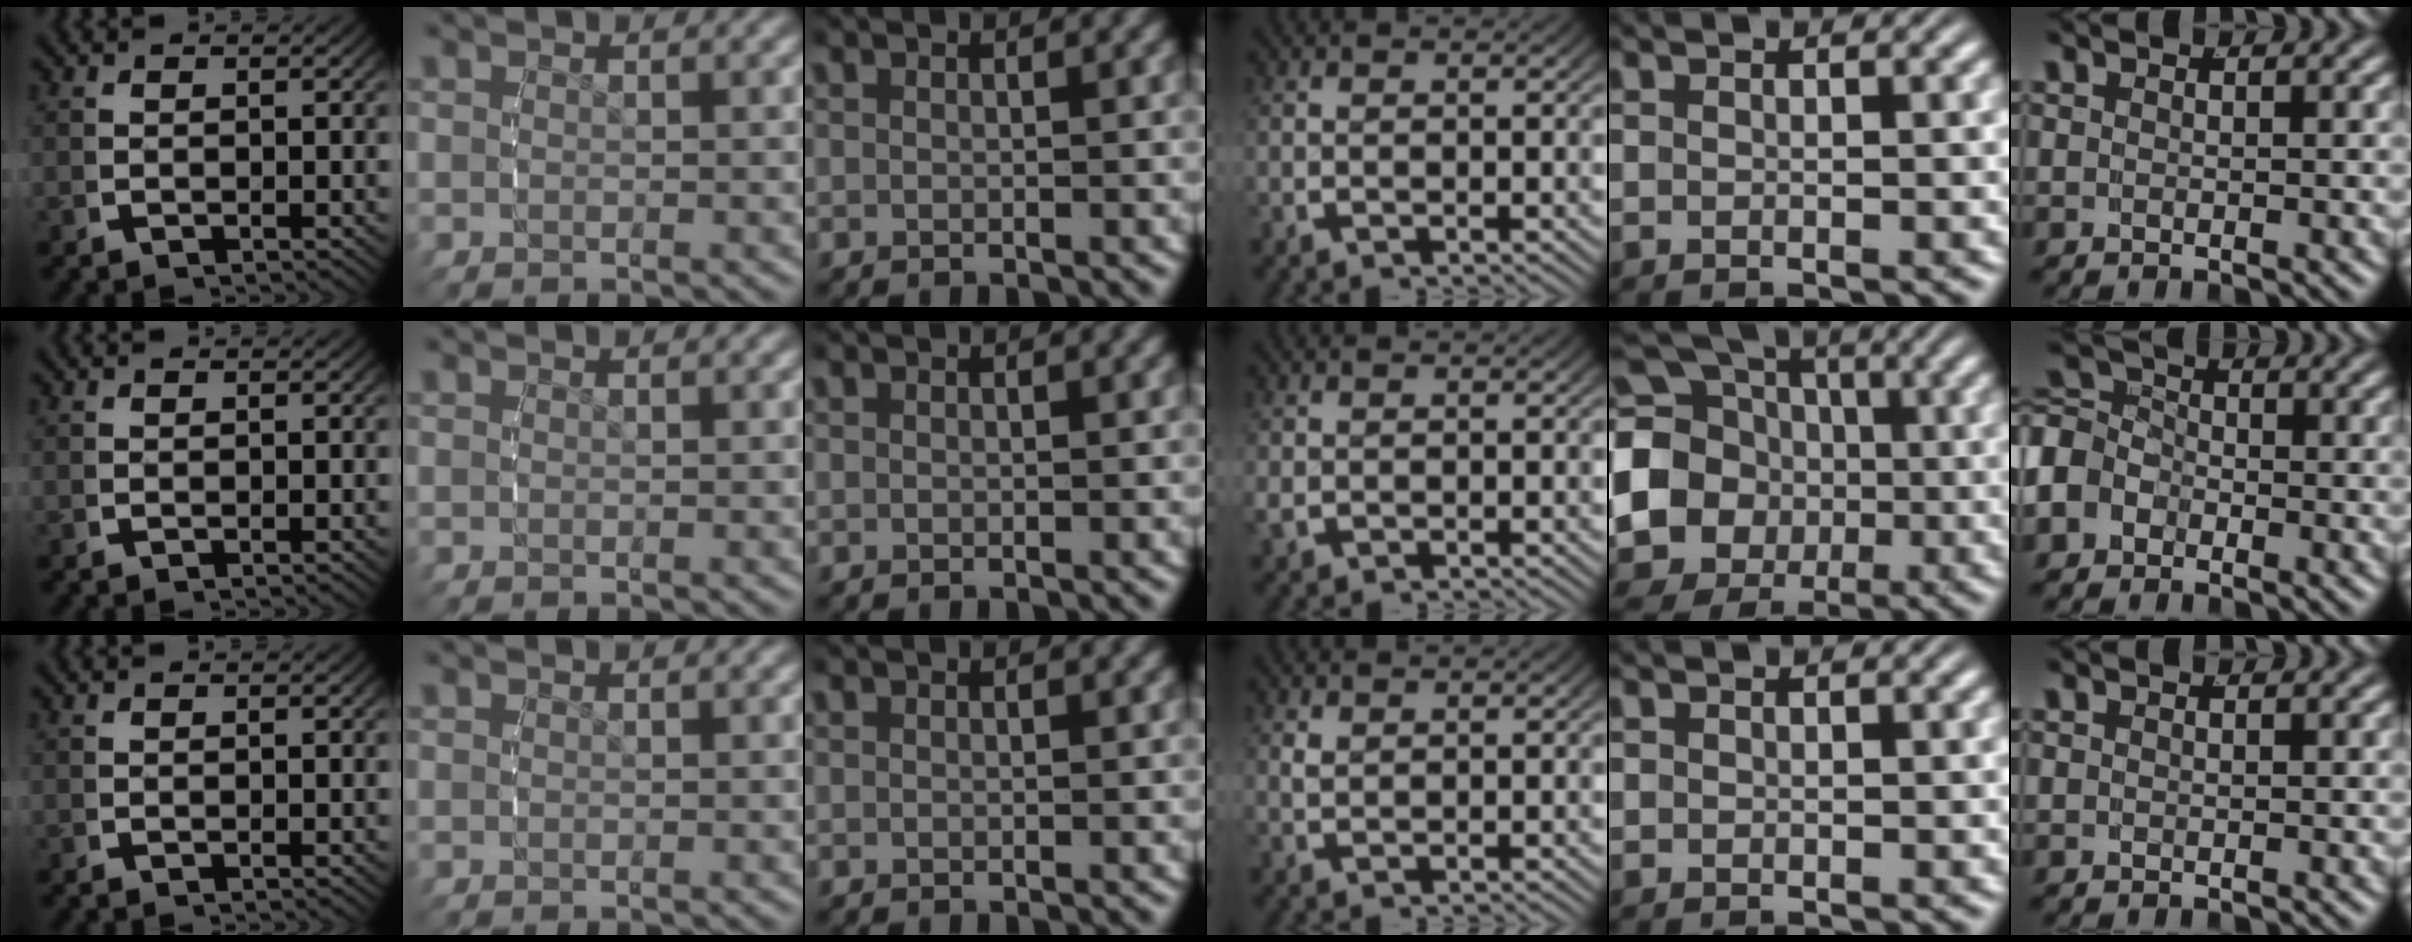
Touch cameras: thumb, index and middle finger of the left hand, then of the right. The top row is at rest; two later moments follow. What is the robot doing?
{"motion": "grasp_and_lifting", "object": "small bumper sticker"}